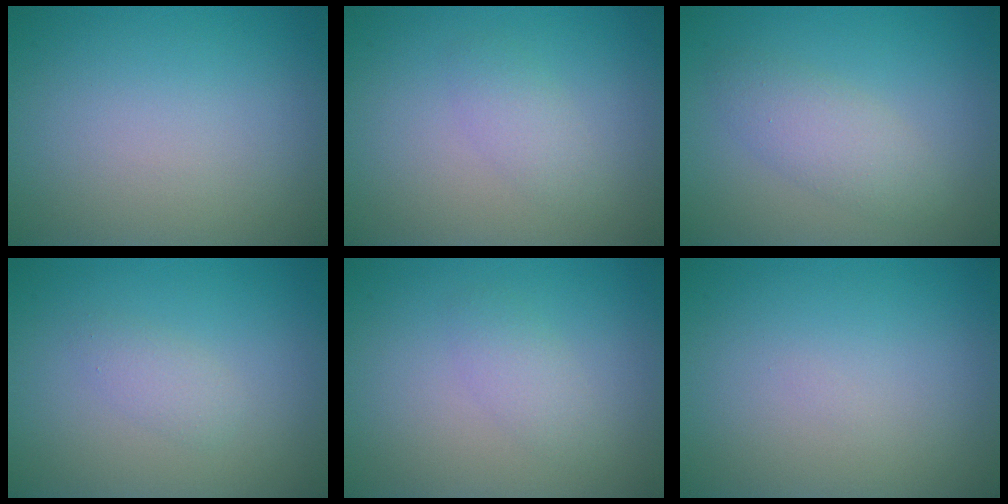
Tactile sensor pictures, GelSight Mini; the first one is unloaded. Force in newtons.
{"total": 1.6, "press": 1.6, "slide": 0.1}
{"total": 2.7, "press": 2.7, "slide": 0.1}
{"total": 1.3, "press": 1.3, "slide": 0.0}
{"total": 1.6, "press": 1.6, "slide": 0.1}
{"total": 0.0}